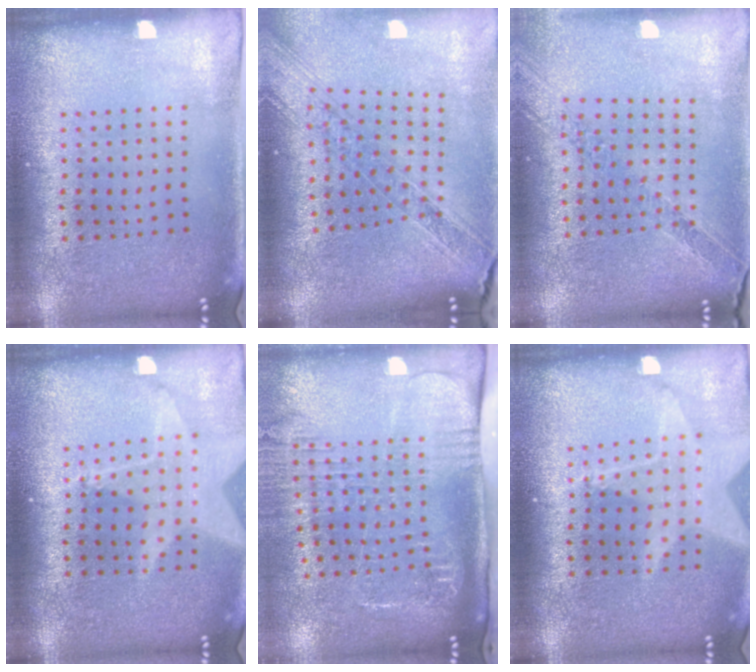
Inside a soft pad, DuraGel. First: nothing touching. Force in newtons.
{"total": 1.9, "press": 1.7, "slide": 0.9}
{"total": 1.1, "press": 1.1, "slide": 0.2}
{"total": 1.8, "press": 1.5, "slide": 1.0}
{"total": 2.6, "press": 2.0, "slide": 1.7}
{"total": 1.8, "press": 1.5, "slide": 1.0}